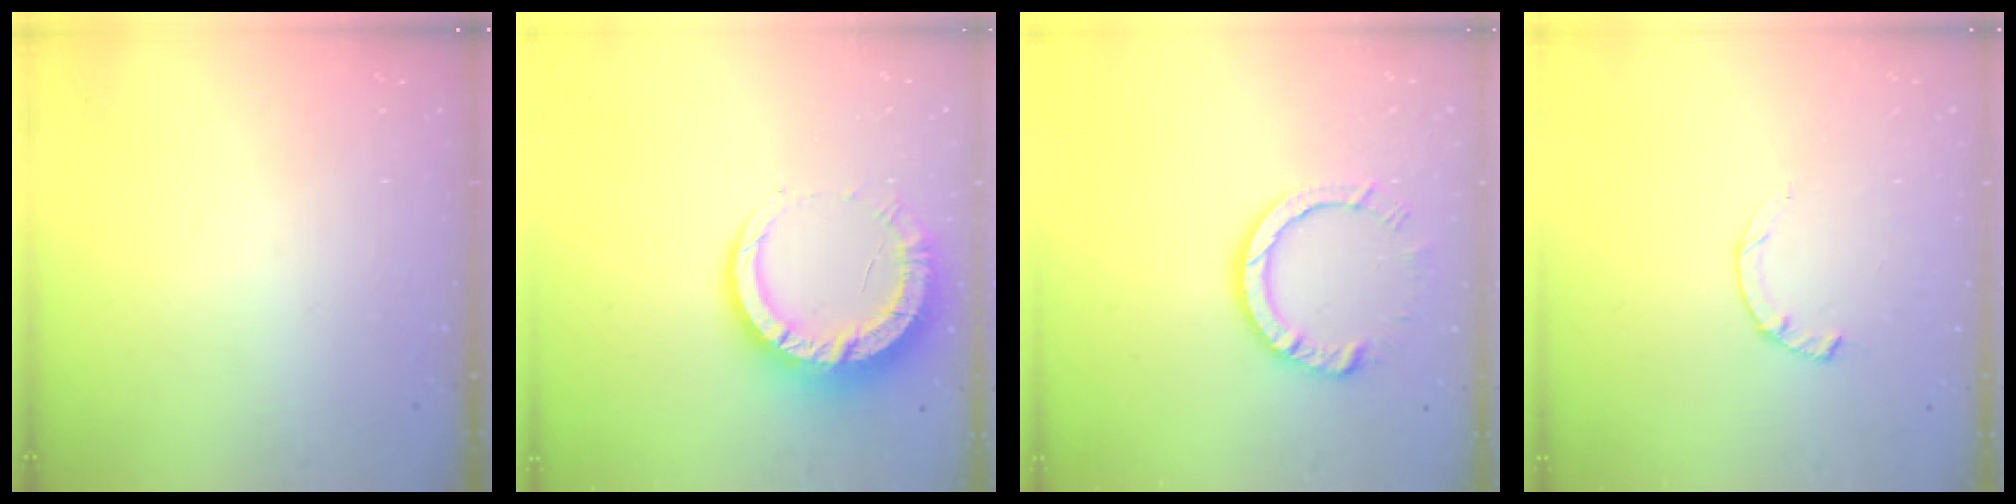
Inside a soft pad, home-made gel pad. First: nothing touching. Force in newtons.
{"total": 14.0, "press": 13.9, "slide": 1.4}
{"total": 9.1, "press": 9.1, "slide": 0.7}
{"total": 2.3, "press": 2.3, "slide": 0.4}